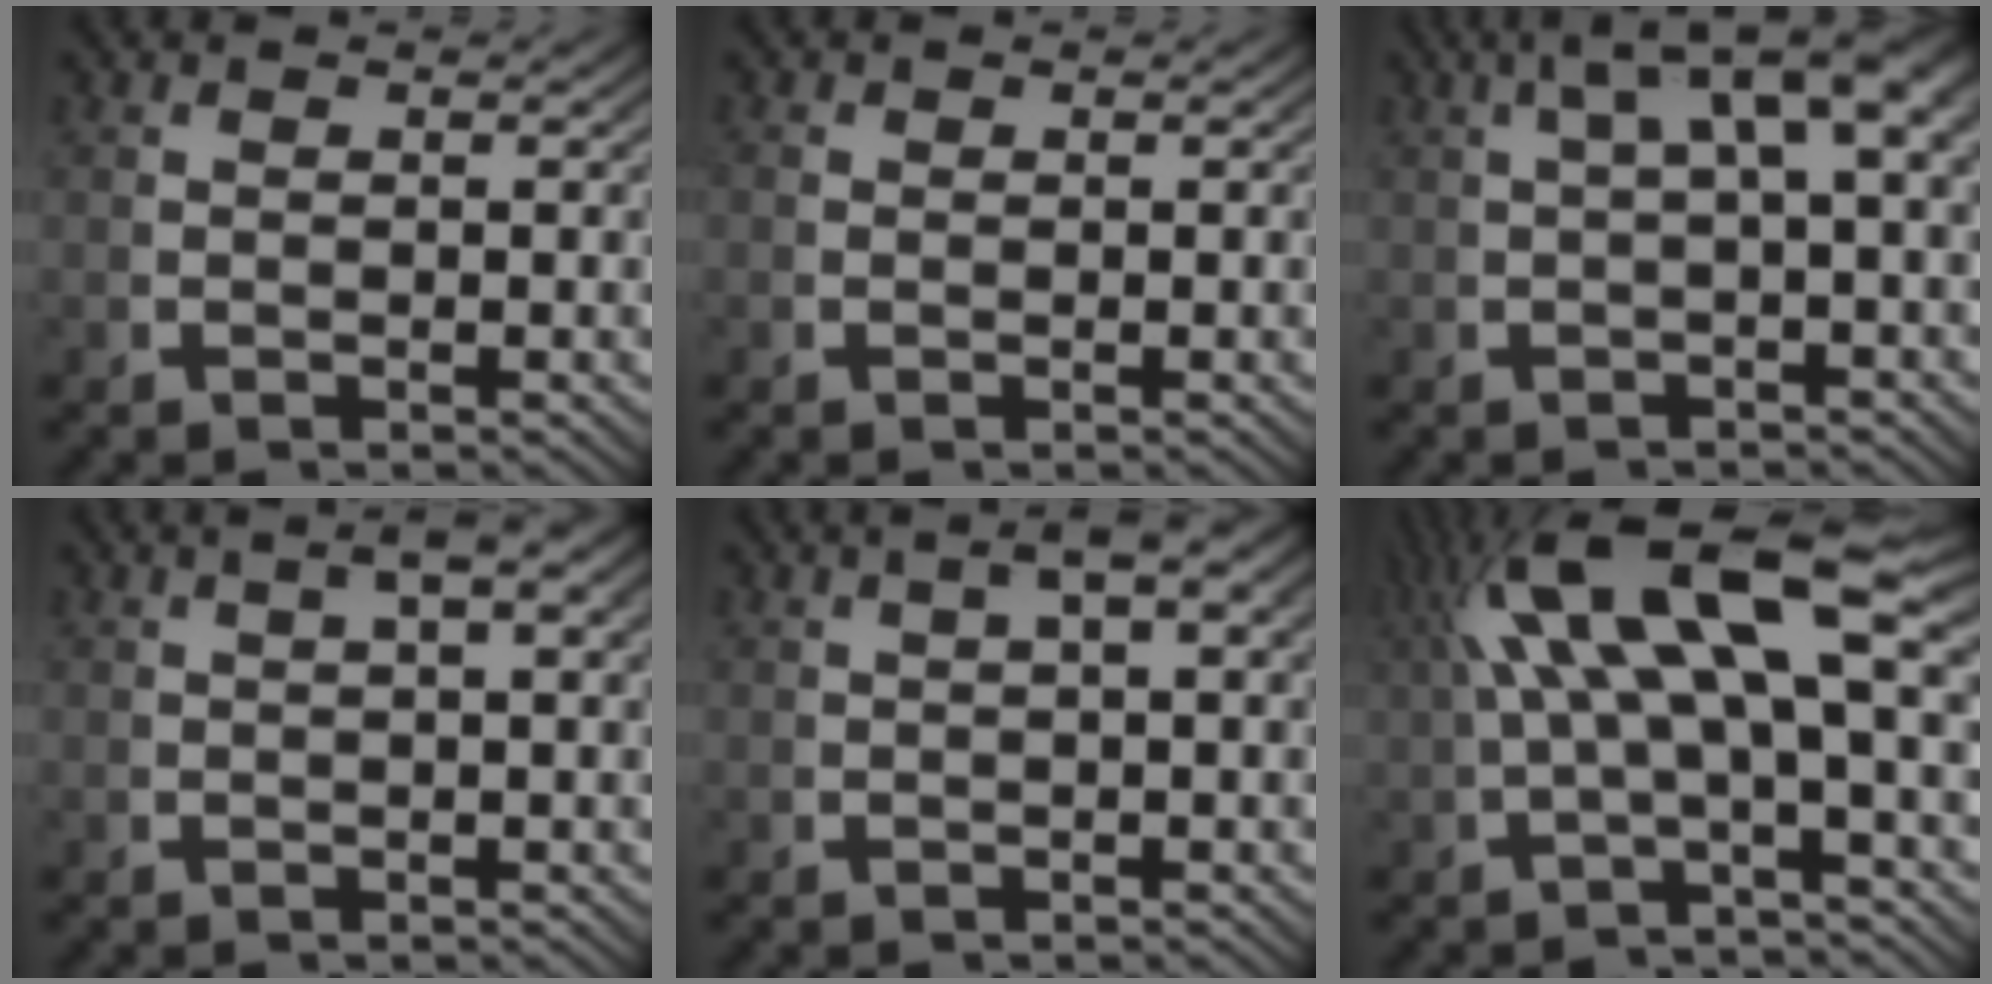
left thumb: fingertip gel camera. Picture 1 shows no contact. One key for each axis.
{"total": 0.0}
{"total": 7.7, "fx": 2.9, "fy": 3.2, "fz": 6.4, "tx": -0.083, "ty": 0.033, "tz": 0.028}
{"total": 3.8, "fx": 1.3, "fy": 1.1, "fz": 3.4, "tx": -0.043, "ty": 0.022, "tz": 0.016}
{"total": 4.4, "fx": 1.5, "fy": 1.4, "fz": 3.9, "tx": -0.052, "ty": 0.026, "tz": 0.017}
{"total": 9.3, "fx": 1.4, "fy": 3.8, "fz": 8.4, "tx": -0.154, "ty": 0.006, "tz": 0.025}